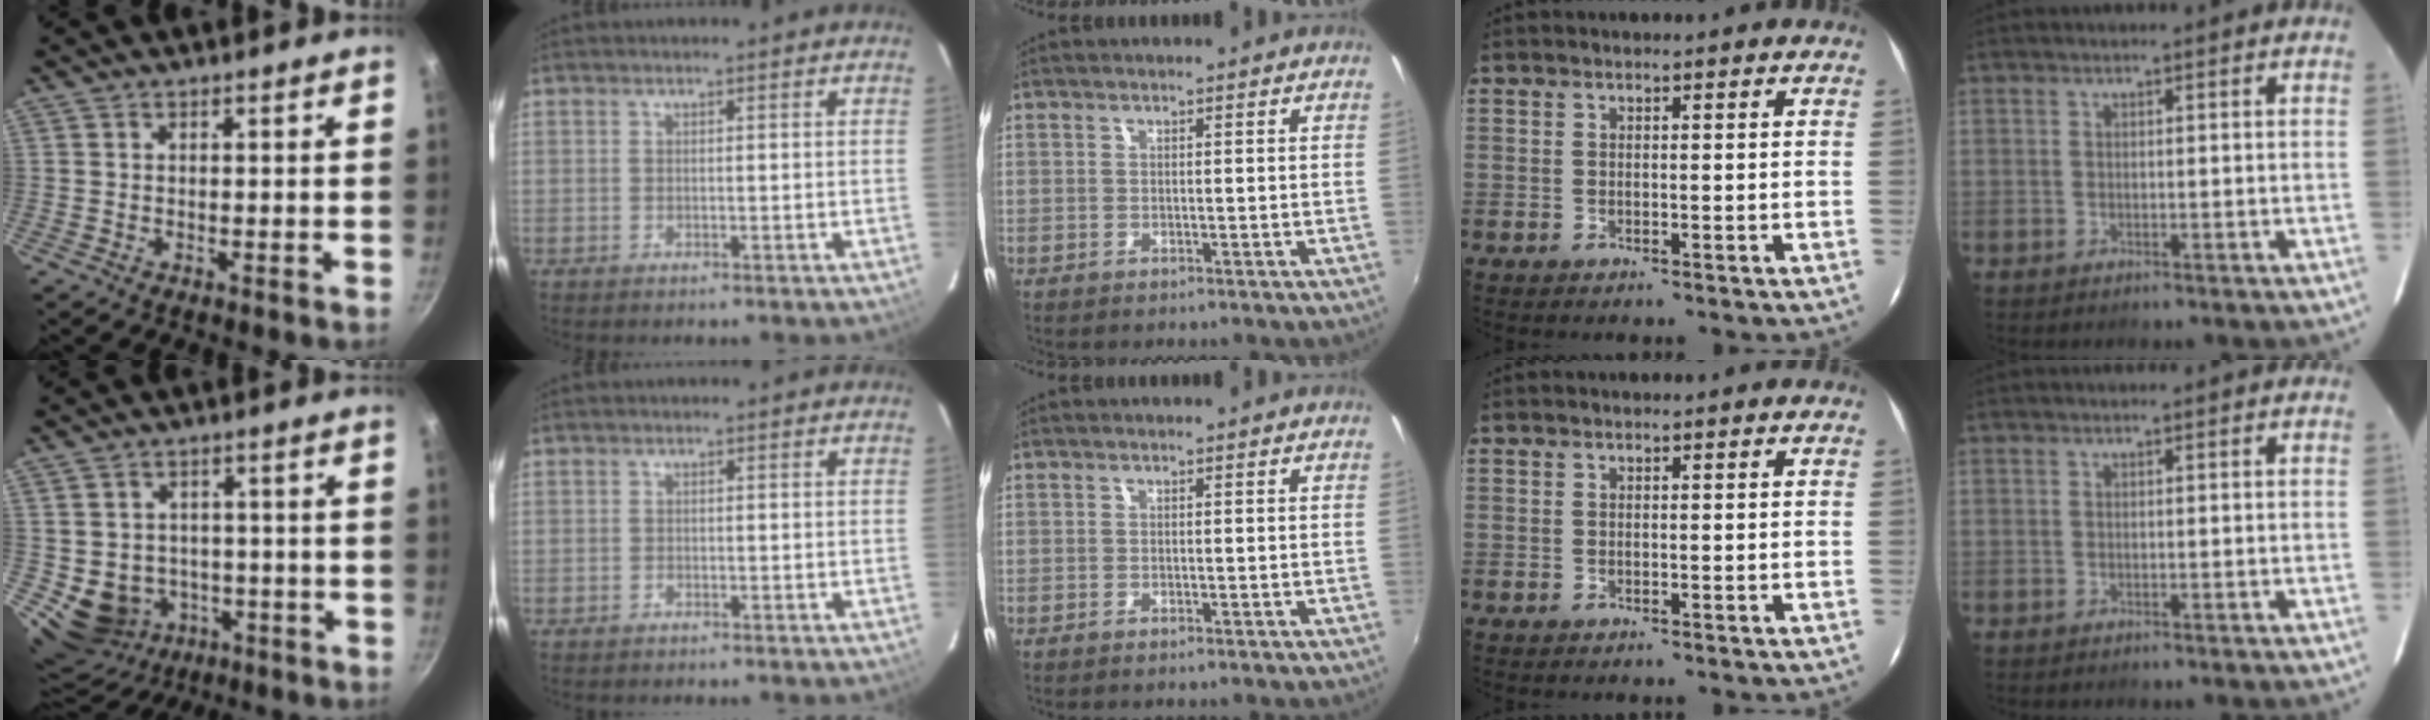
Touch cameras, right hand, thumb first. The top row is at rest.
{"thumb": {"total": 12.8, "force": [-3.7, 11.2, 5.1], "torque": [-0.071, 0.036, -0.032]}, "index": {"total": 0.7, "force": [-0.4, 0.6, -0.2], "torque": [0.001, 0.002, -0.006]}}